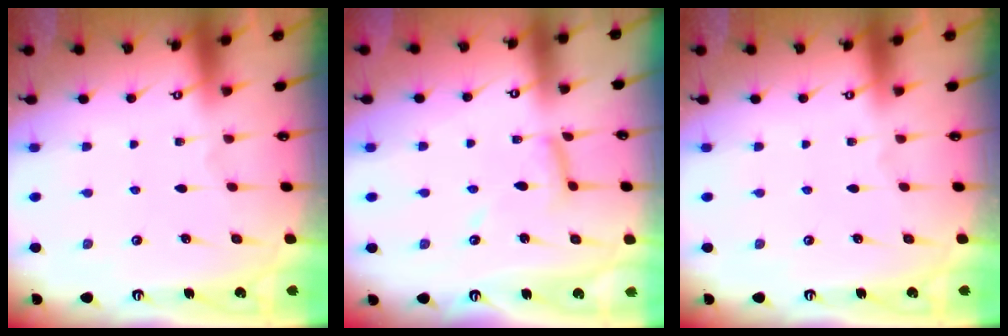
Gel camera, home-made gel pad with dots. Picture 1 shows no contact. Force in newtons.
{"total": 8.2, "press": 8.2, "slide": 0.4}
{"total": 0.0}